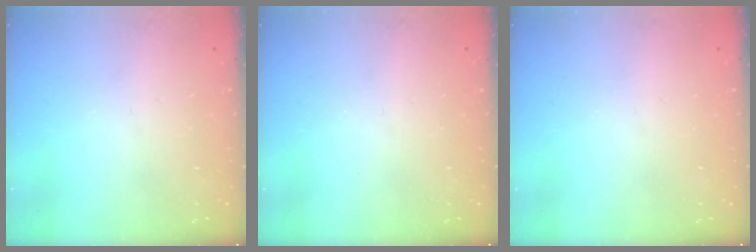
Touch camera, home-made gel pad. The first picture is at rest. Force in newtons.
{"total": 0.0}
{"total": 0.0}